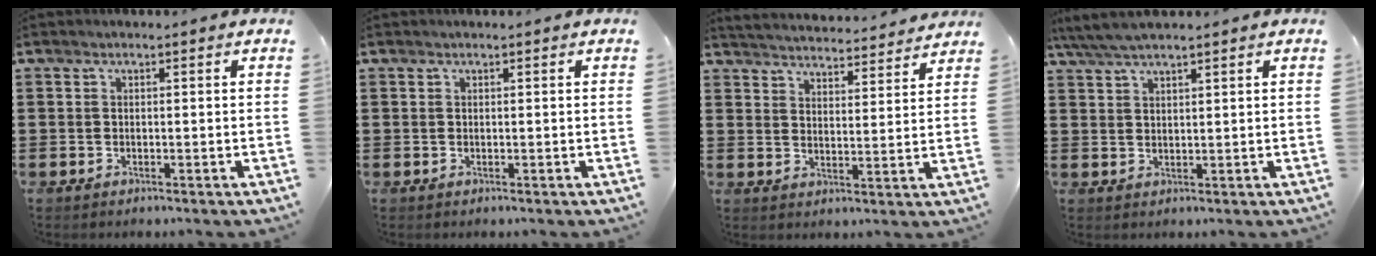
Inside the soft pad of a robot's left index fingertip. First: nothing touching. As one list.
[{"total": 0.0}, {"total": 3.9, "force": [3.9, -0.4, 0.1], "torque": [-0.020, -0.031, 0.066]}, {"total": 3.6, "force": [3.0, 0.1, 1.9], "torque": [-0.044, -0.002, 0.056]}]